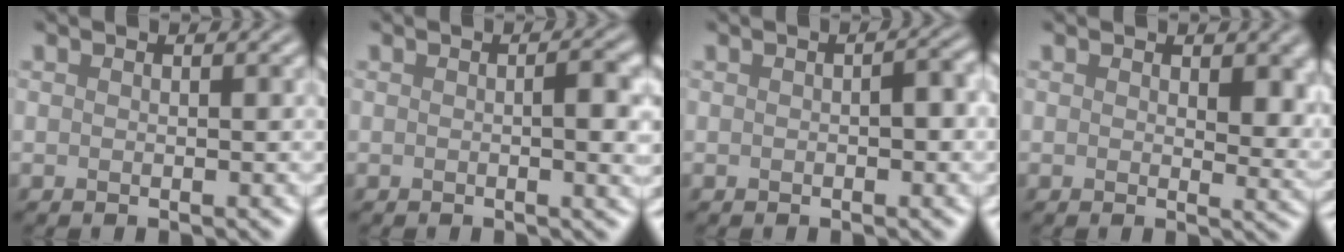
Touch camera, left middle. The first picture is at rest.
{"total": 2.7, "force": [0.0, 0.5, 2.6], "torque": [-0.040, 0.001, -0.001]}
{"total": 2.3, "force": [-0.1, 0.8, 2.1], "torque": [-0.029, 0.004, -0.002]}
{"total": 3.6, "force": [0.8, 2.0, 2.9], "torque": [-0.031, -0.008, 0.013]}